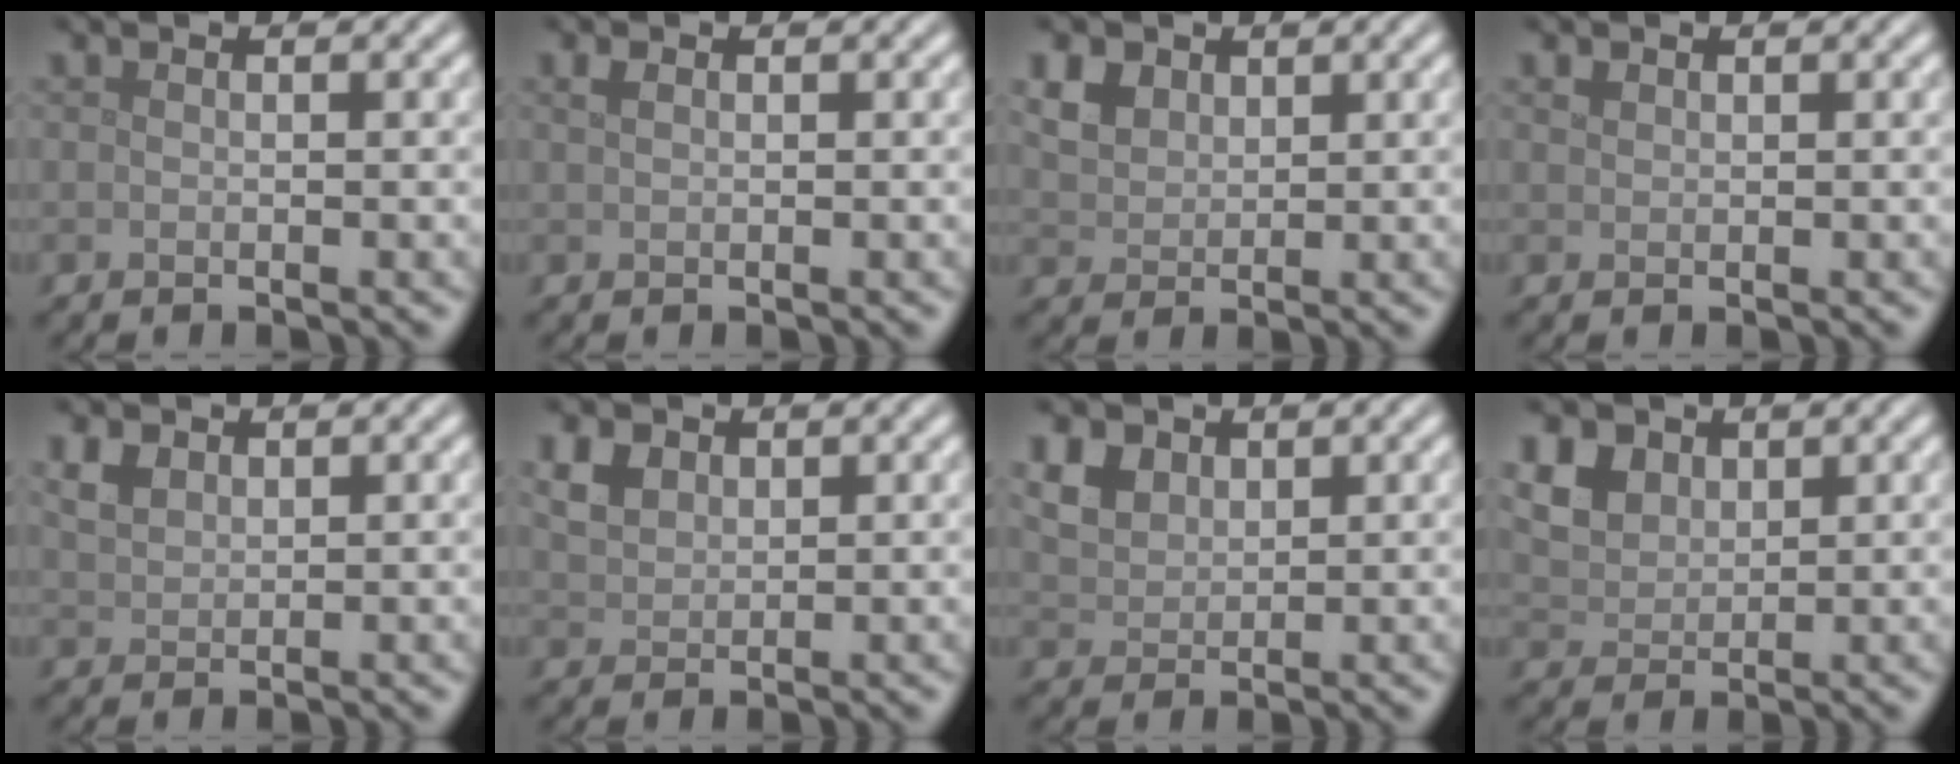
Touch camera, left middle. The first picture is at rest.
{"total": 0.7, "force": [0.4, 0.4, 0.5], "torque": [-0.010, 0.000, 0.009]}
{"total": 4.1, "force": [2.3, 2.8, 1.9], "torque": [-0.058, 0.007, 0.047]}
{"total": 0.6, "force": [0.4, 0.4, 0.2], "torque": [-0.004, -0.001, 0.010]}
{"total": 2.0, "force": [1.2, 1.3, 0.9], "torque": [-0.024, 0.003, 0.026]}
{"total": 2.7, "force": [1.4, 1.9, 1.3], "torque": [-0.035, 0.002, 0.027]}
{"total": 4.5, "force": [2.6, 3.0, 2.0], "torque": [-0.064, 0.004, 0.056]}
{"total": 6.0, "force": [3.2, 4.2, 2.8], "torque": [-0.101, 0.012, 0.063]}